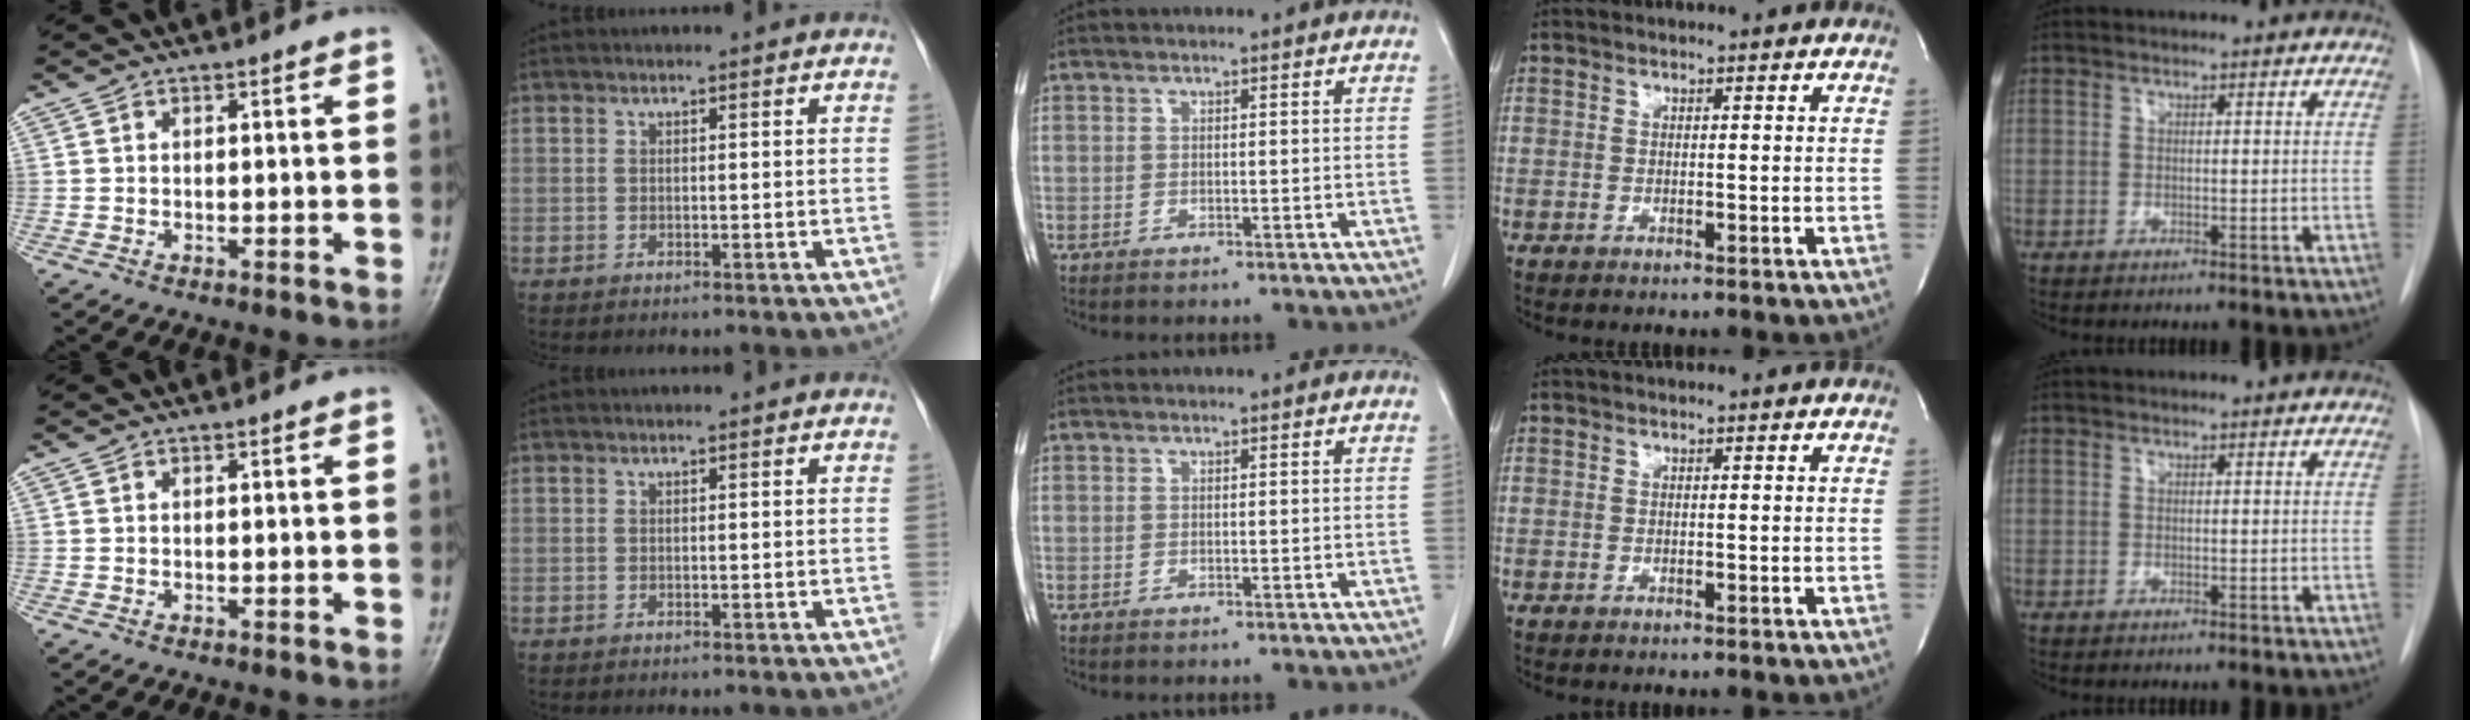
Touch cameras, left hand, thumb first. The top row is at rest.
{}